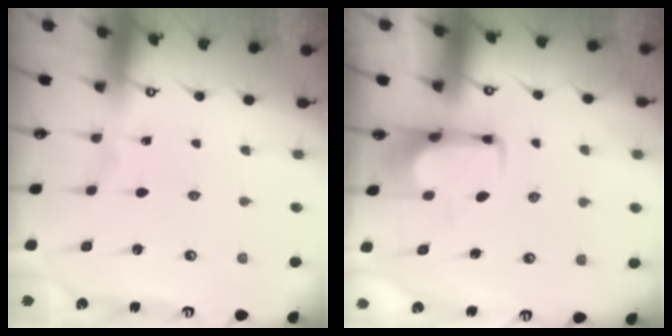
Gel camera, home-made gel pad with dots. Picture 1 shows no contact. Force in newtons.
{"total": 1.4, "press": 1.3, "slide": 0.5}